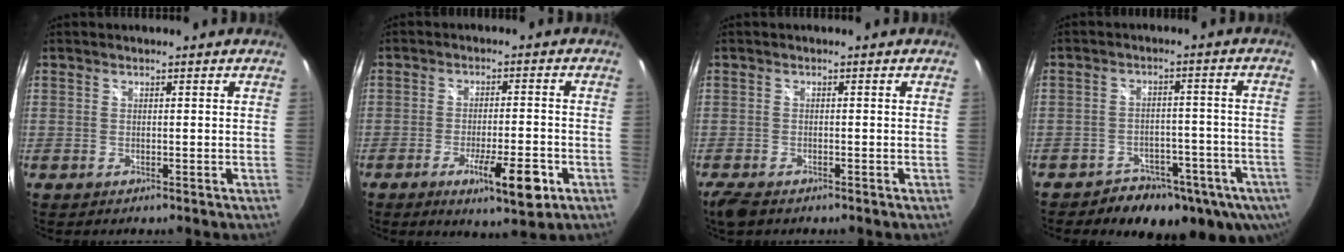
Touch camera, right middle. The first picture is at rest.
{"total": 9.1, "force": [-4.5, 1.7, 7.8], "torque": [-0.135, -0.017, -0.065]}
{"total": 3.9, "force": [-2.9, 1.4, 2.2], "torque": [-0.052, -0.016, -0.055]}
{"total": 15.2, "force": [-10.1, 8.5, 7.6], "torque": [-0.137, -0.007, -0.125]}